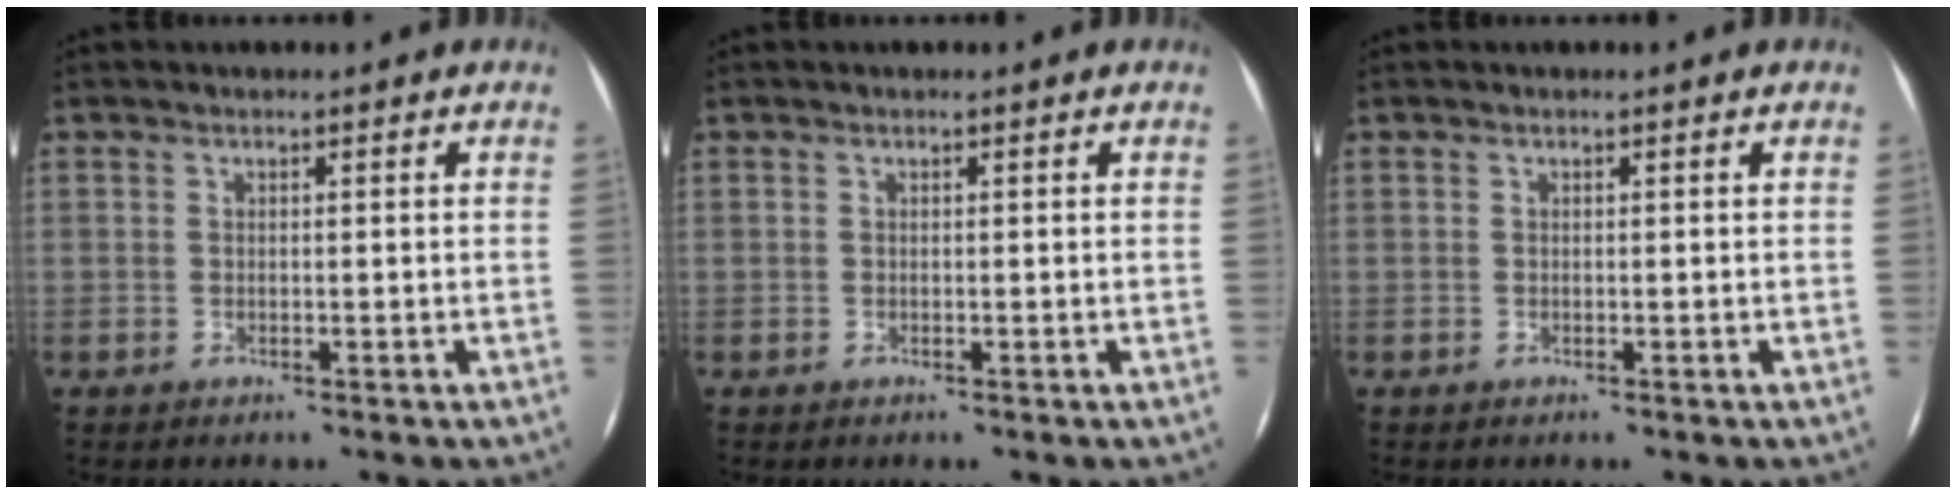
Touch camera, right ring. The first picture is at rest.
{"total": 0.0}
{"total": 0.0}